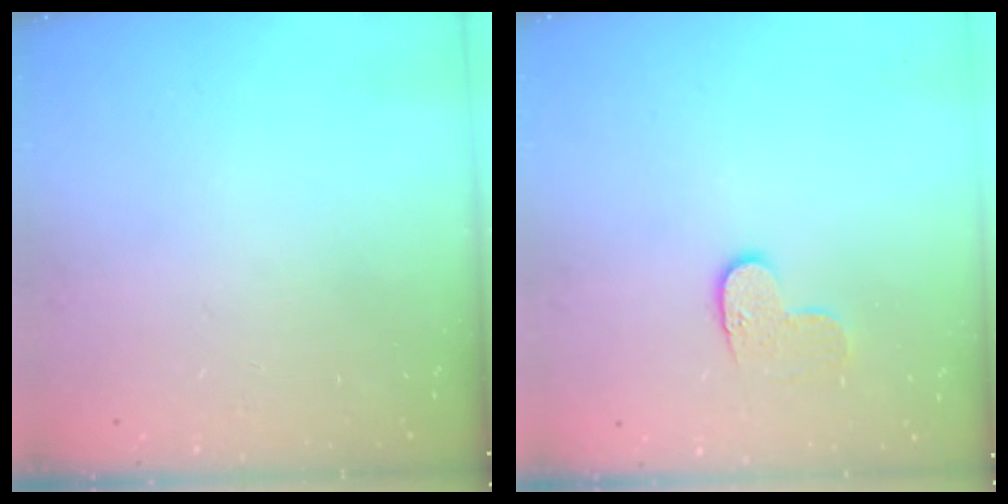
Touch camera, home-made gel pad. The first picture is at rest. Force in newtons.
{"total": 6.2, "press": 6.2, "slide": 0.3}